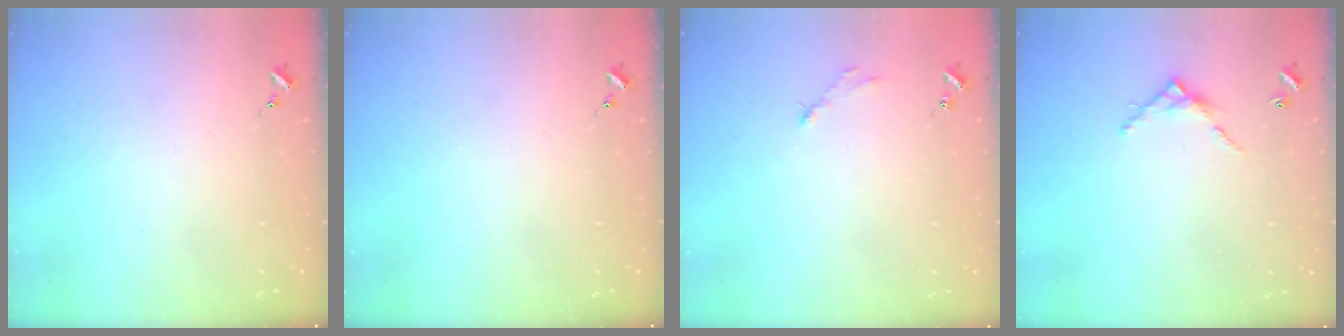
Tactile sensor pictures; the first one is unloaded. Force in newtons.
{"total": 0.0}
{"total": 2.8, "press": 2.8, "slide": 0.4}
{"total": 6.3, "press": 6.3, "slide": 0.5}